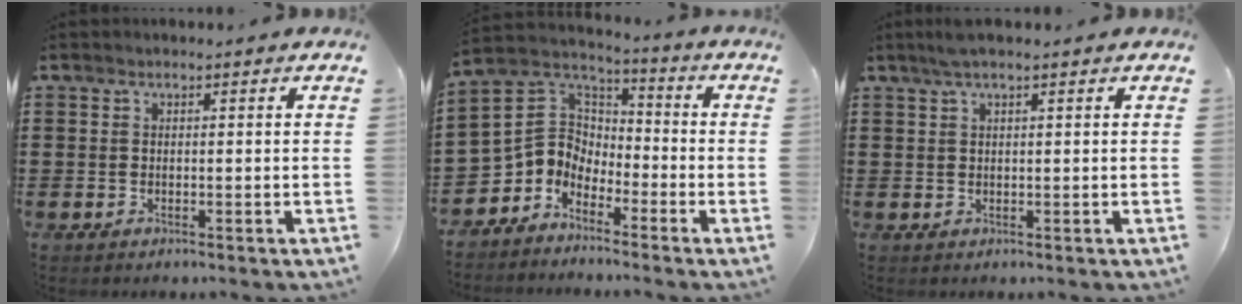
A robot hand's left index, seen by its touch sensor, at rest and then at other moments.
{"total": 6.0, "force": [-2.5, 5.4, 1.0], "torque": [-0.067, -0.010, -0.054]}
{"total": 2.0, "force": [1.3, 0.1, 1.6], "torque": [-0.032, 0.002, 0.023]}